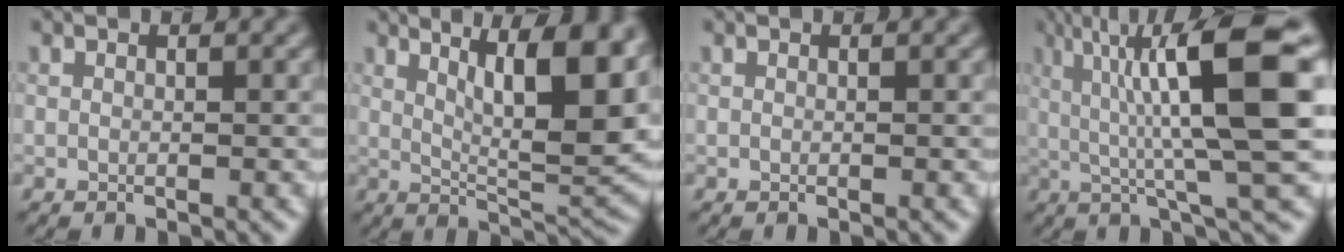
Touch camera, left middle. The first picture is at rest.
{"total": 11.1, "force": [3.9, 3.0, 10.0], "torque": [-0.131, 0.001, 0.076]}
{"total": 0.0}
{"total": 11.9, "force": [2.0, 1.7, 11.6], "torque": [-0.191, 0.018, 0.048]}